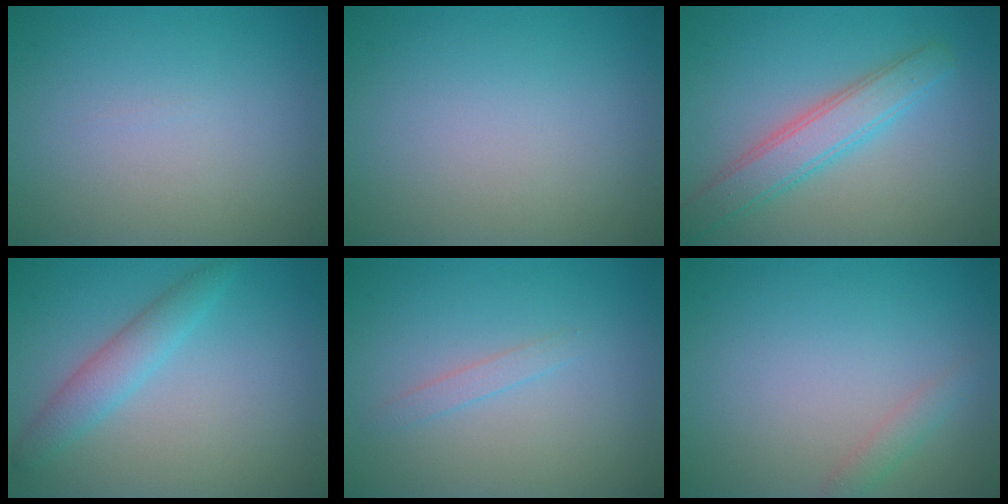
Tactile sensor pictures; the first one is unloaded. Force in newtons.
{"total": 0.0}
{"total": 3.9, "press": 3.9, "slide": 0.1}
{"total": 2.7, "press": 2.7, "slide": 0.1}
{"total": 1.0, "press": 1.0, "slide": 0.1}
{"total": 1.2, "press": 1.2, "slide": 0.1}